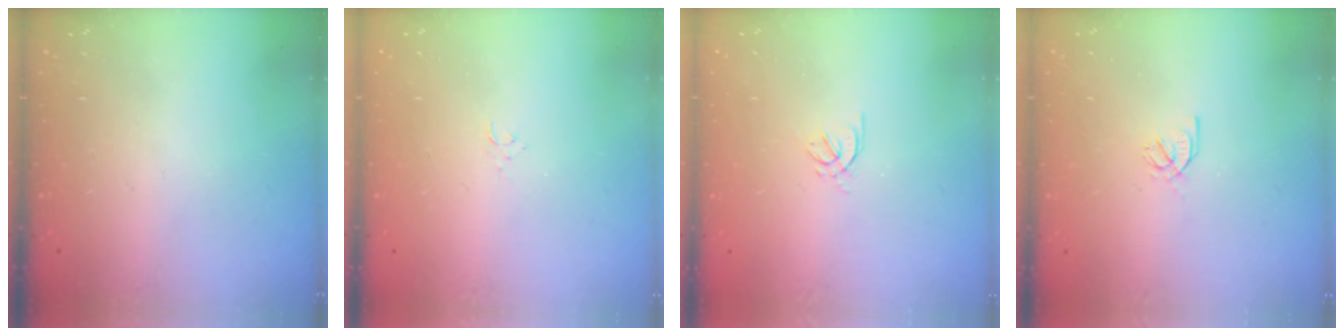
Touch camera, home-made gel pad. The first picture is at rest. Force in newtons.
{"total": 2.4, "press": 2.4, "slide": 0.3}
{"total": 2.1, "press": 2.0, "slide": 0.6}
{"total": 2.2, "press": 2.2, "slide": 0.0}